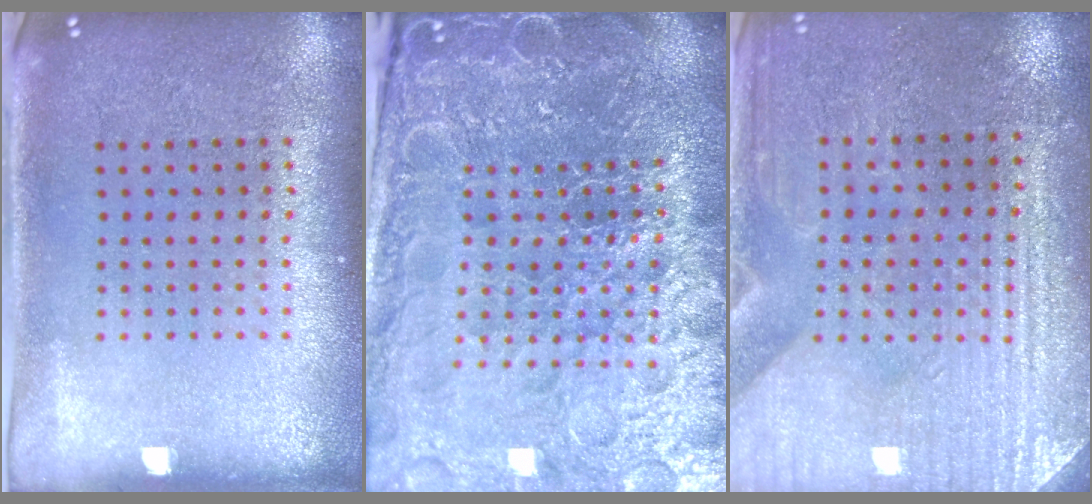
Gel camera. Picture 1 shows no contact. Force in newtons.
{"total": 6.5, "press": 5.7, "slide": 3.1}
{"total": 3.2, "press": 3.1, "slide": 0.7}